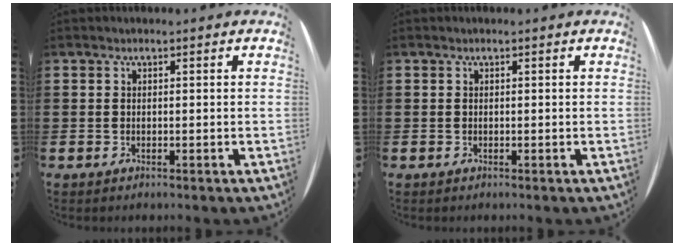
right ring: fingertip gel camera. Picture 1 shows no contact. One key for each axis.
{"total": 0.0}